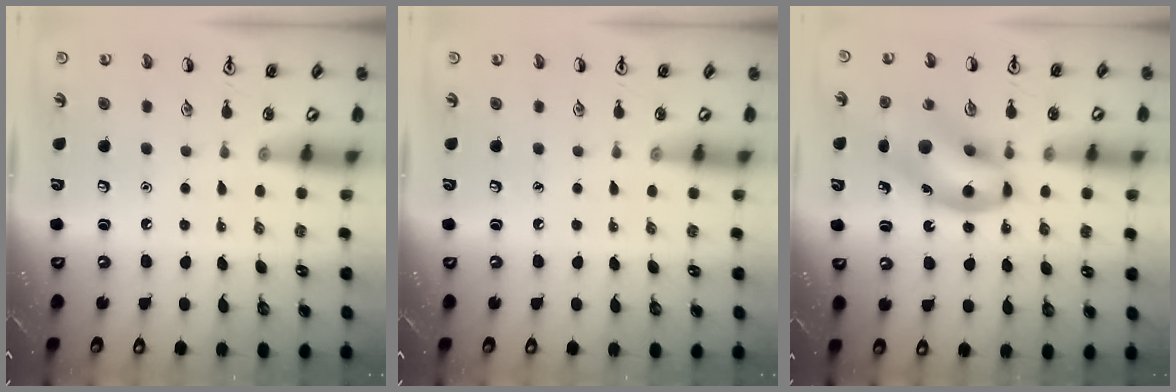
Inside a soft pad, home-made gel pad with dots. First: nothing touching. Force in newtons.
{"total": 0.0}
{"total": 13.2, "press": 12.7, "slide": 3.7}